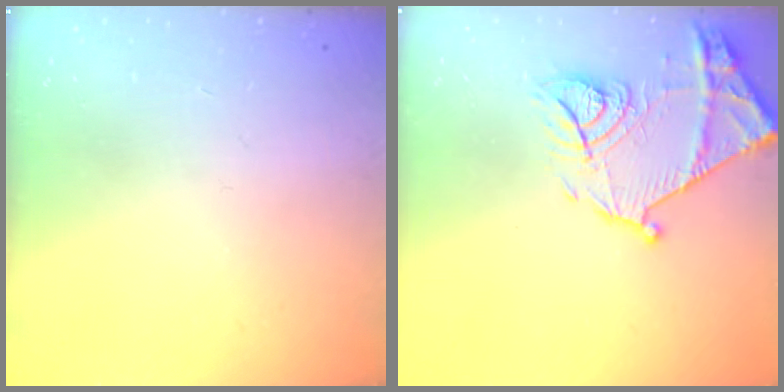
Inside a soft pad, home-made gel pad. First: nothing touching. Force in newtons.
{"total": 16.5, "press": 16.4, "slide": 1.4}